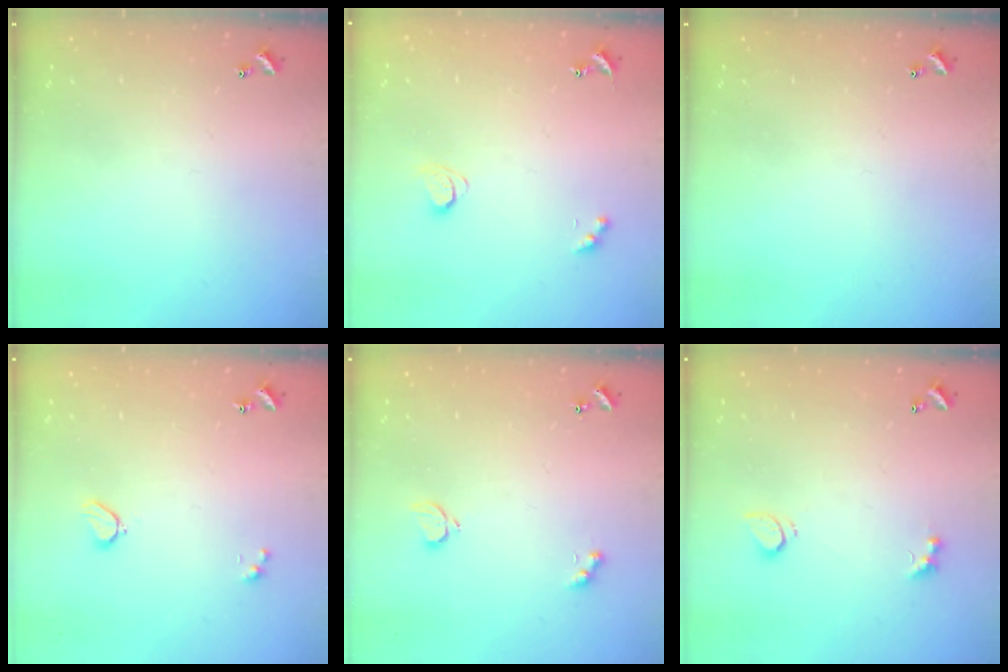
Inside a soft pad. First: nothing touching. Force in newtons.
{"total": 1.7, "press": 1.7, "slide": 0.3}
{"total": 0.0}
{"total": 2.0, "press": 1.9, "slide": 0.6}
{"total": 2.1, "press": 2.1, "slide": 0.5}
{"total": 3.0, "press": 2.7, "slide": 1.1}